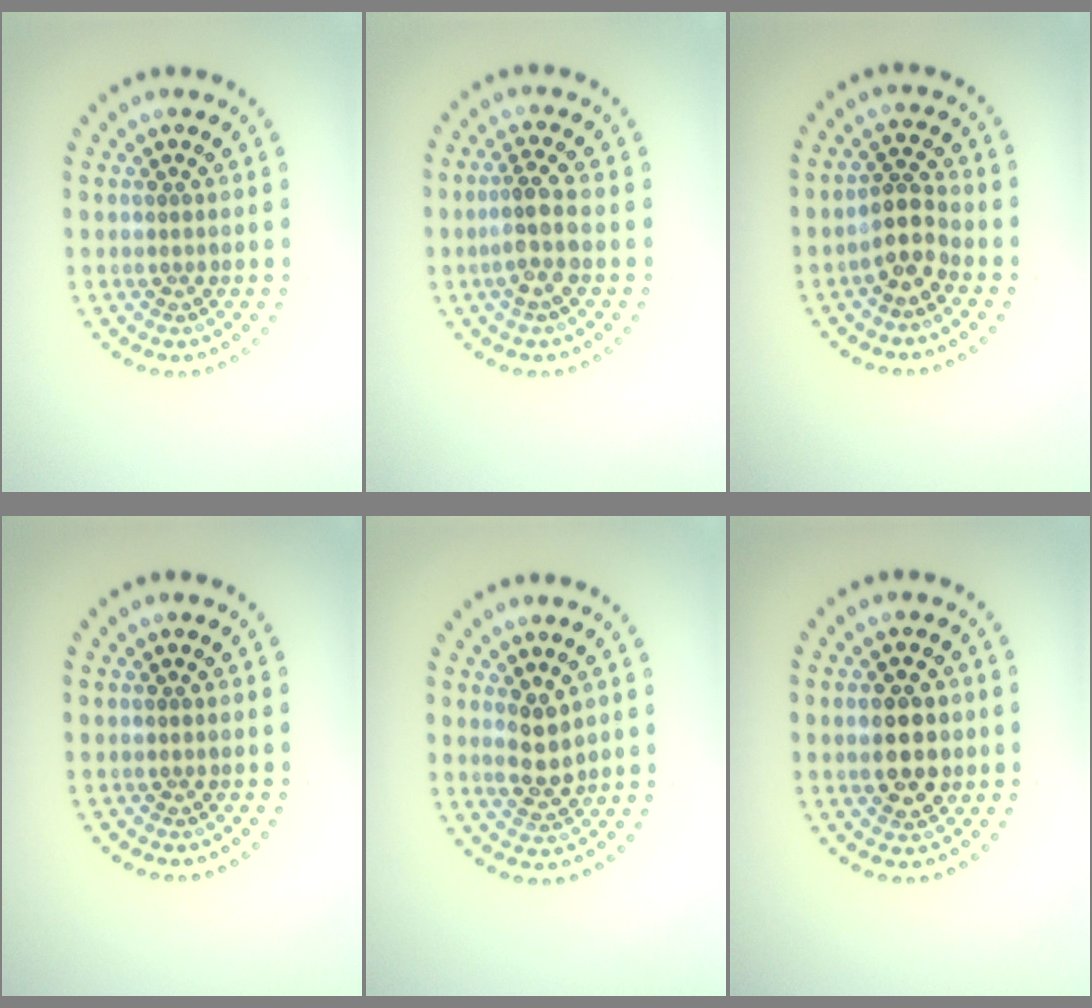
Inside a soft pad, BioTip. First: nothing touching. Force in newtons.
{"total": 2.5, "press": 2.0, "slide": 1.5}
{"total": 2.5, "press": 2.1, "slide": 1.5}
{"total": 0.0}
{"total": 2.7, "press": 2.5, "slide": 0.8}
{"total": 4.5, "press": 4.5, "slide": 0.3}